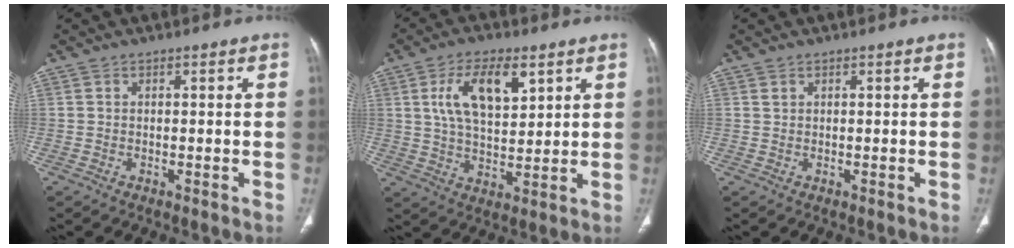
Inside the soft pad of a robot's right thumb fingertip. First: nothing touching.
{"total": 11.8, "force": [4.7, 5.6, 9.3], "torque": [-0.152, -0.013, 0.088]}
{"total": 0.5, "force": [0.4, 0.3, 0.2], "torque": [-0.002, -0.002, 0.007]}